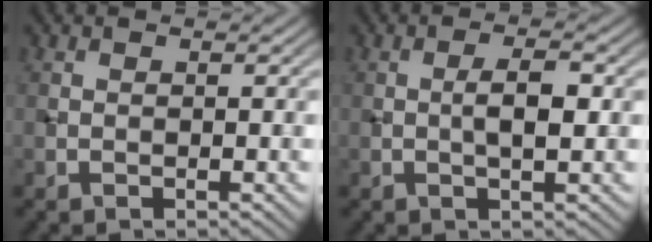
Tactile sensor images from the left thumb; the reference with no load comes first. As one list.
[{"total": 3.2, "force": [-0.1, 0.9, 3.0], "torque": [-0.055, 0.004, -0.002]}]